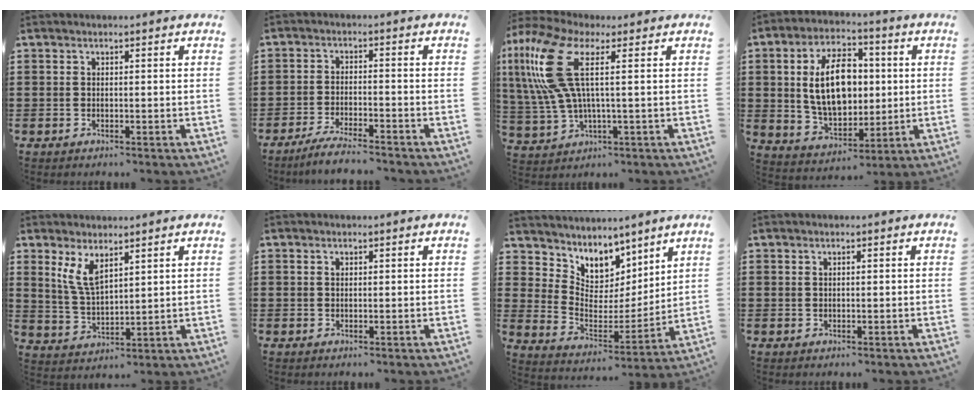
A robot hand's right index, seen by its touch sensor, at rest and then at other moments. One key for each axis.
{"total": 4.0, "fx": -3.8, "fy": -0.2, "fz": 1.3, "tx": -0.030, "ty": -0.005, "tz": -0.075}
{"total": 12.6, "fx": 2.9, "fy": 4.0, "fz": 11.6, "tx": -0.292, "ty": -0.019, "tz": 0.038}
{"total": 12.5, "fx": 1.4, "fy": 7.6, "fz": 9.8, "tx": -0.187, "ty": 0.012, "tz": 0.021}
{"total": 5.7, "fx": 3.2, "fy": 2.1, "fz": 4.1, "tx": -0.097, "ty": -0.004, "tz": 0.057}
{"total": 0.0}
{"total": 7.0, "fx": 5.9, "fy": 3.8, "fz": -0.2, "tx": -0.038, "ty": -0.060, "tz": 0.107}
{"total": 0.6, "fx": 0.4, "fy": 0.3, "fz": 0.4, "tx": -0.008, "ty": 0.003, "tz": 0.007}